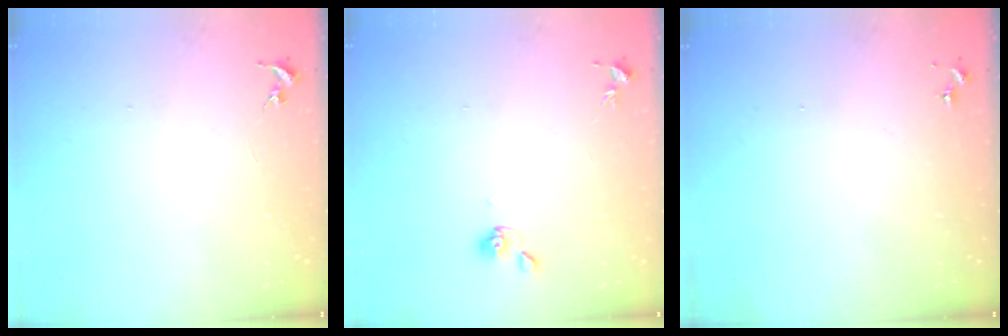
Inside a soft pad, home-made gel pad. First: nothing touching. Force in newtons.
{"total": 4.8, "press": 4.8, "slide": 0.8}
{"total": 0.0}